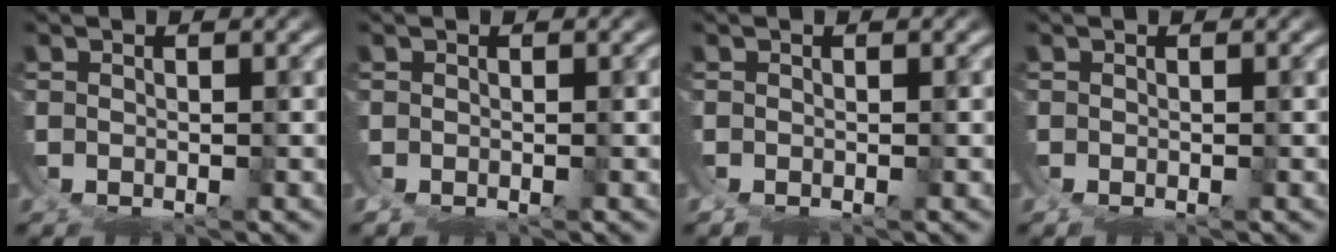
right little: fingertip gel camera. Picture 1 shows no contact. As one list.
[{"total": 2.4, "force": [-0.8, 2.1, 0.7], "torque": [-0.029, -0.008, -0.016]}, {"total": 2.1, "force": [-0.7, 1.8, 0.7], "torque": [-0.026, -0.007, -0.015]}, {"total": 0.8, "force": [-0.3, 0.5, 0.6], "torque": [-0.012, 0.001, -0.007]}]